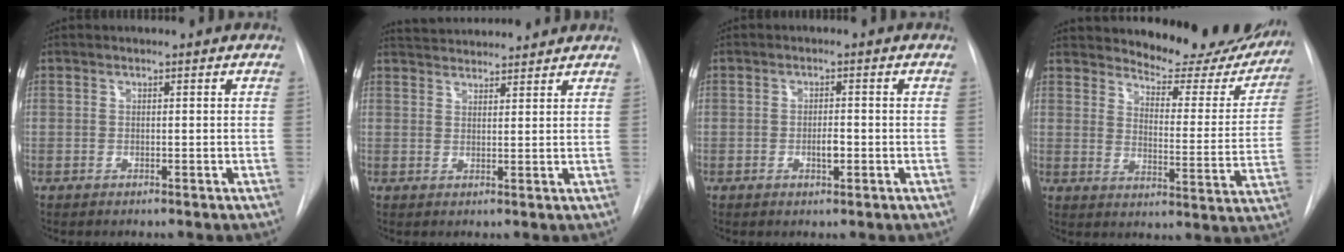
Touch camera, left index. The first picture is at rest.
{"total": 9.3, "force": [8.9, 1.3, 2.4], "torque": [-0.043, 0.029, 0.130]}
{"total": 2.0, "force": [-0.5, 0.6, 1.8], "torque": [-0.032, 0.000, -0.007]}
{"total": 19.4, "force": [17.8, 5.5, 5.2], "torque": [-0.046, -0.057, 0.211]}